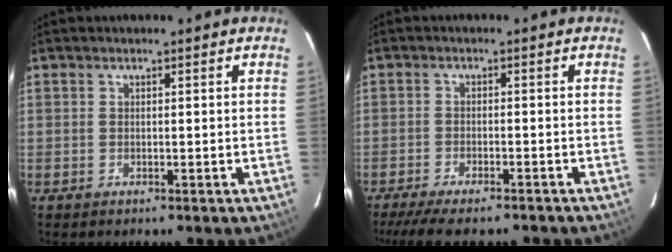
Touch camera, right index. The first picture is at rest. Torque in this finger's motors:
{"motor_torque": [0.78, -1.20, 0.43, 0.10]}